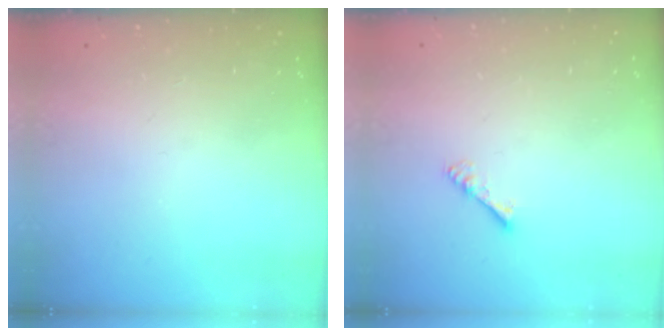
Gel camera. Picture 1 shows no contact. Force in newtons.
{"total": 3.5, "press": 3.5, "slide": 0.6}